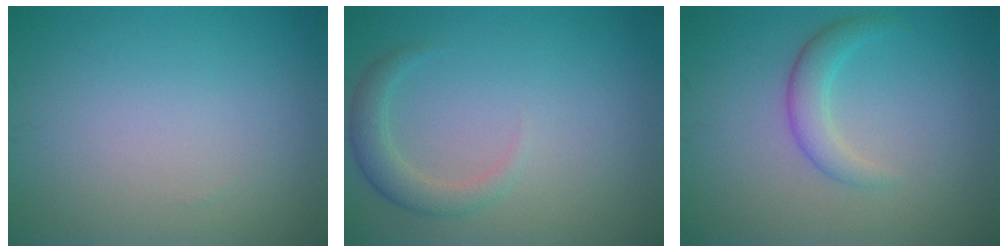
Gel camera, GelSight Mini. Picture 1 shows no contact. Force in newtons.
{"total": 2.3, "press": 2.3, "slide": 0.2}
{"total": 2.5, "press": 2.5, "slide": 0.1}